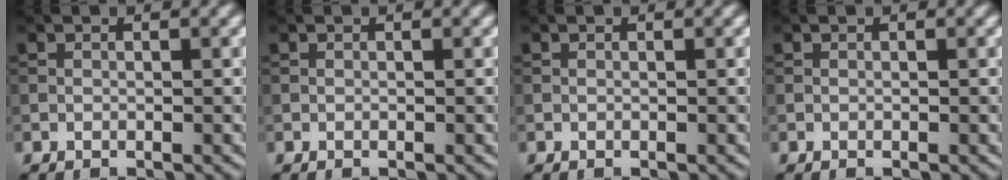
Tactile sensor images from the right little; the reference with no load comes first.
{"total": 0.0}
{"total": 0.0}
{"total": 0.0}